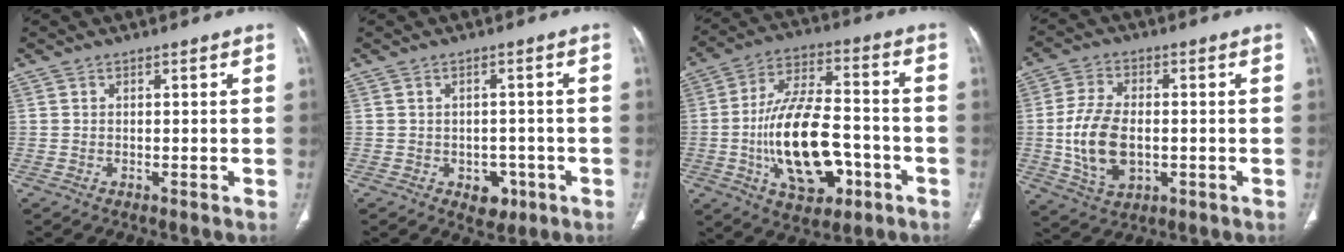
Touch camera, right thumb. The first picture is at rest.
{"total": 4.6, "force": [-2.0, 3.4, 2.4], "torque": [-0.007, 0.008, -0.019]}
{"total": 19.9, "force": [-5.3, 10.3, 16.2], "torque": [-0.269, 0.030, -0.080]}
{"total": 12.0, "force": [-1.3, 7.2, 9.5], "torque": [-0.183, 0.002, -0.018]}